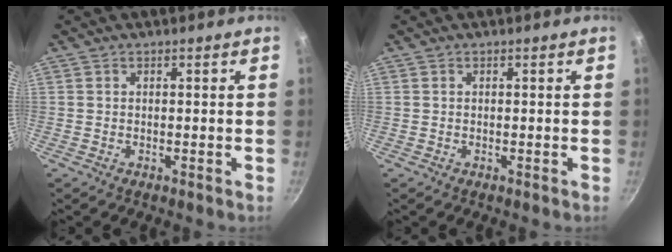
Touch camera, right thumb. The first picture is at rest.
{"total": 0.0}